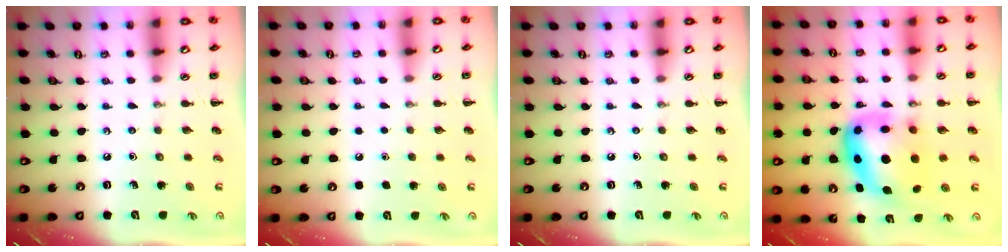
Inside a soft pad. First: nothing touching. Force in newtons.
{"total": 2.3, "press": 2.3, "slide": 0.1}
{"total": 0.0}
{"total": 13.1, "press": 12.8, "slide": 3.2}